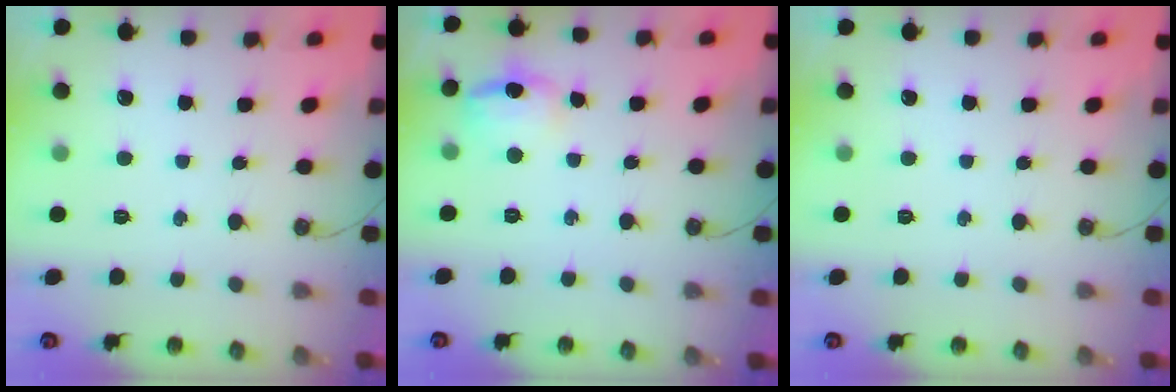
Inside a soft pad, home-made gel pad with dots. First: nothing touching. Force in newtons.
{"total": 10.1, "press": 10.0, "slide": 0.8}
{"total": 0.0}